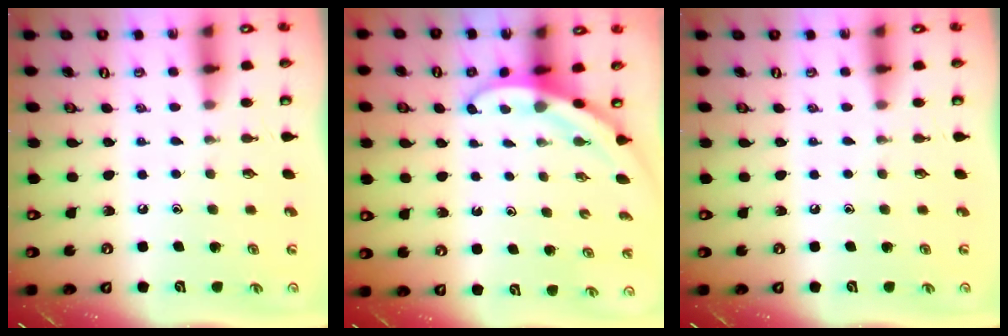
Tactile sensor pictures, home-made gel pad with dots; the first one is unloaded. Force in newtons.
{"total": 3.4, "press": 3.4, "slide": 0.1}
{"total": 0.0}